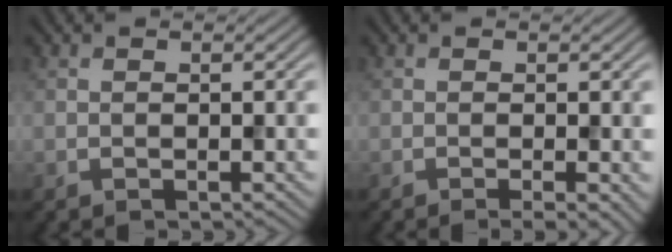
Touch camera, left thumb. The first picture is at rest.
{"total": 2.1, "force": [-0.7, 0.3, 2.0], "torque": [-0.030, -0.004, -0.013]}